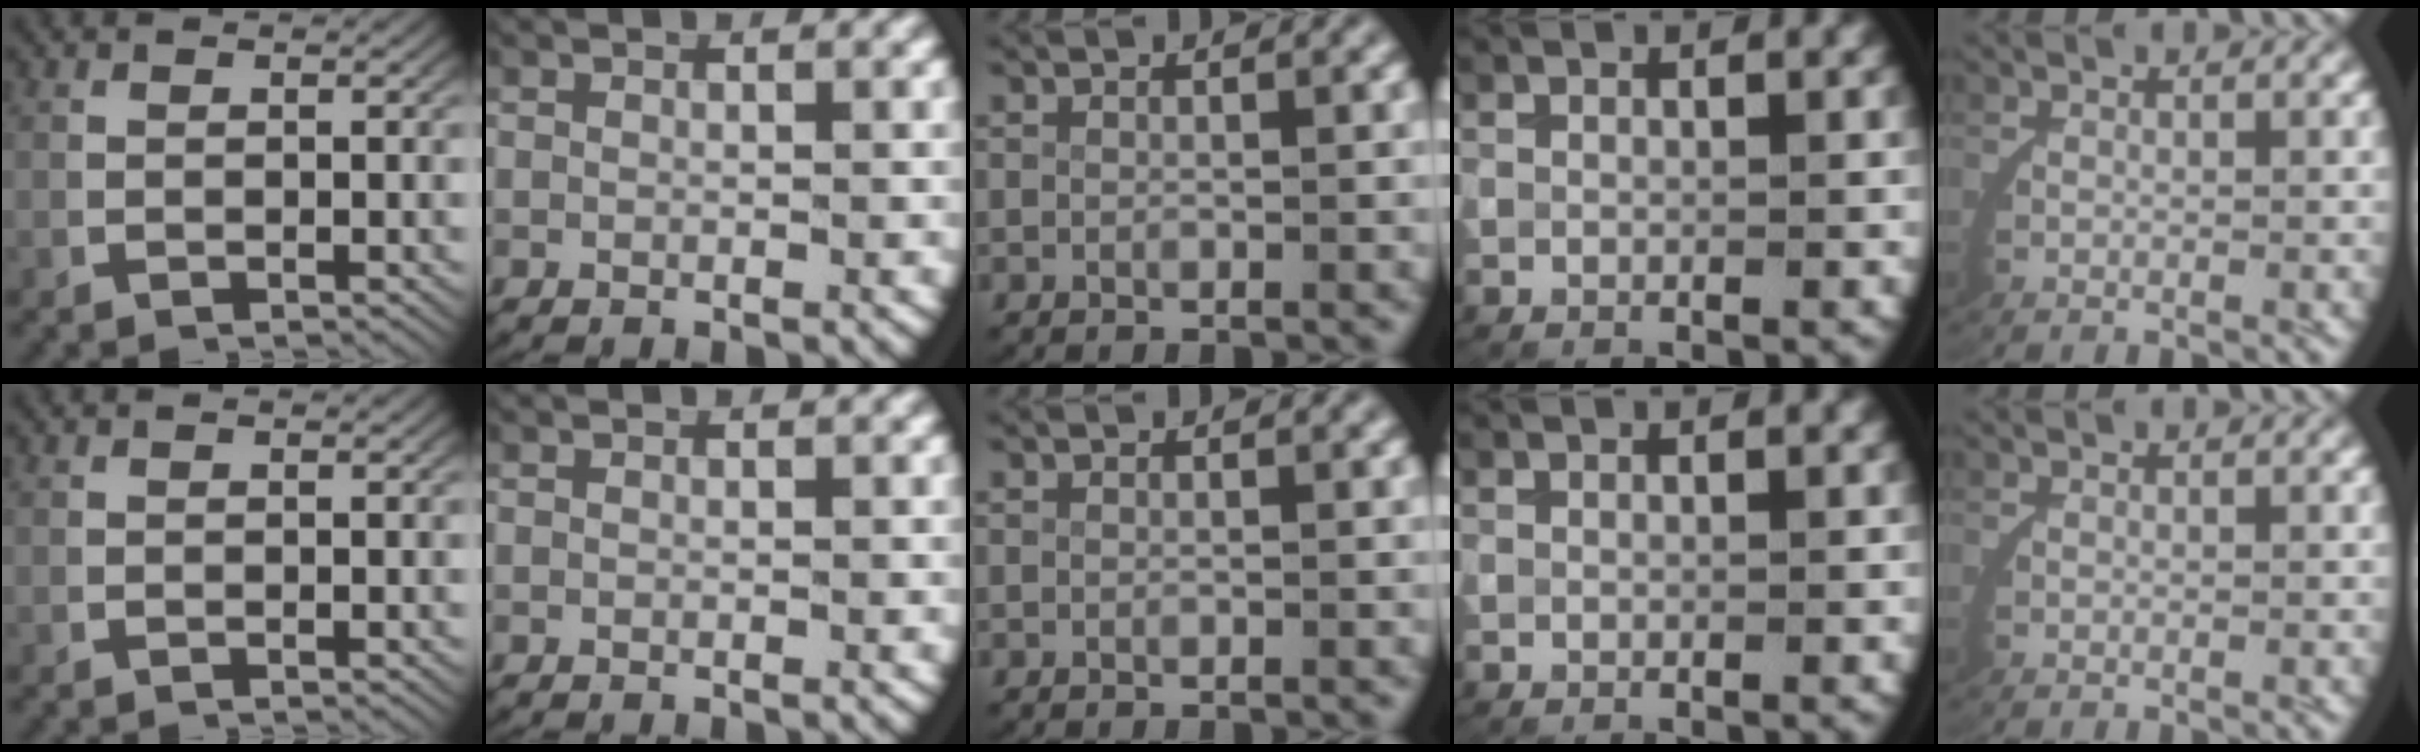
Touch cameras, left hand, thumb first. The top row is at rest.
{}